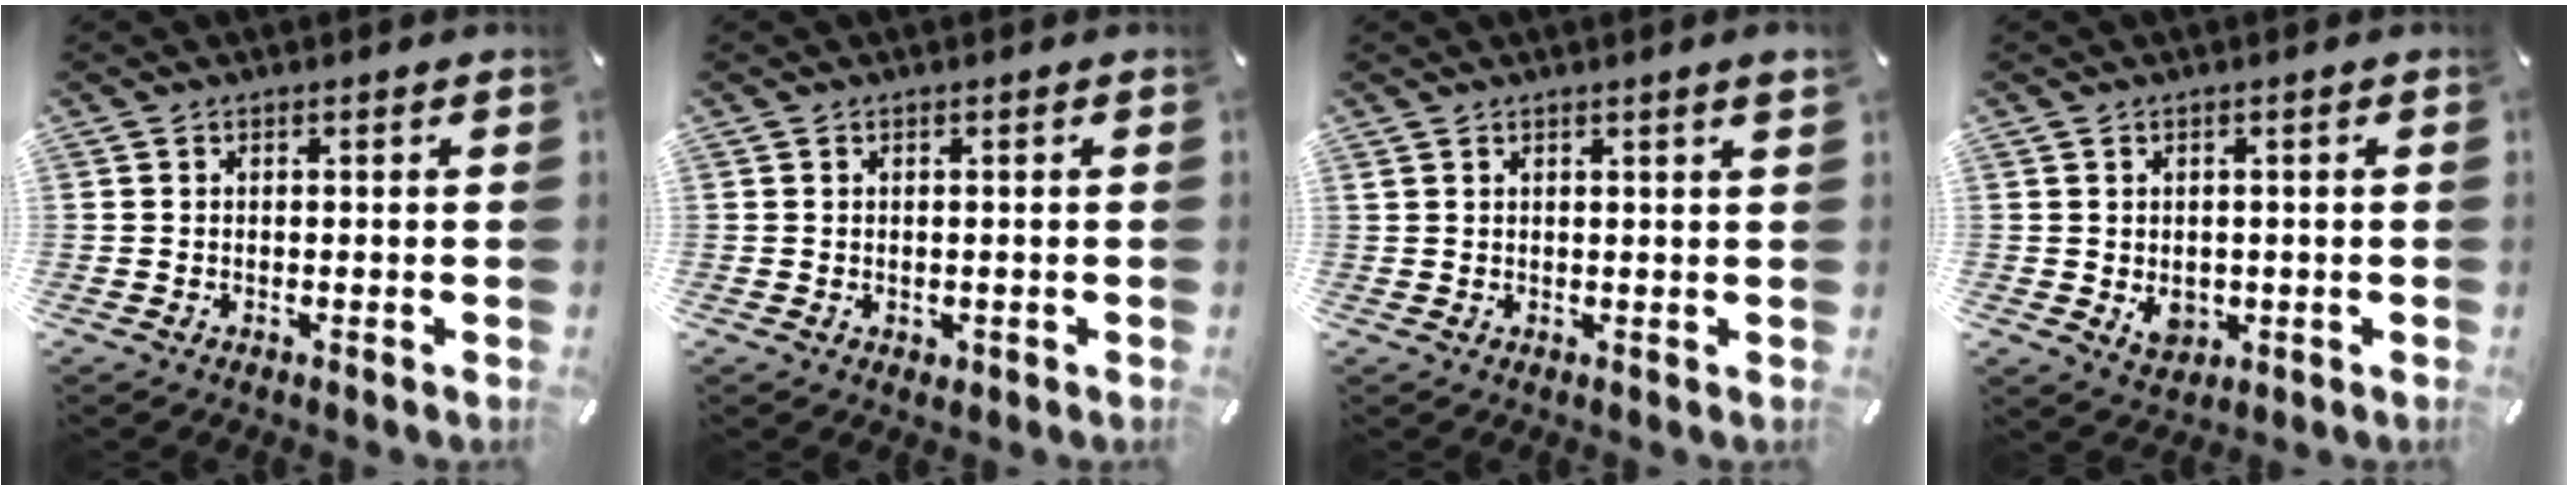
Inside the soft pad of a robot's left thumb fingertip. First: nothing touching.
{"total": 0.8, "force": [0.0, 0.8, 0.3], "torque": [-0.006, 0.003, -0.001]}
{"total": 1.9, "force": [1.1, -0.1, 1.6], "torque": [-0.030, -0.003, 0.021]}
{"total": 4.3, "force": [-0.4, 3.7, 2.2], "torque": [-0.019, -0.006, -0.008]}